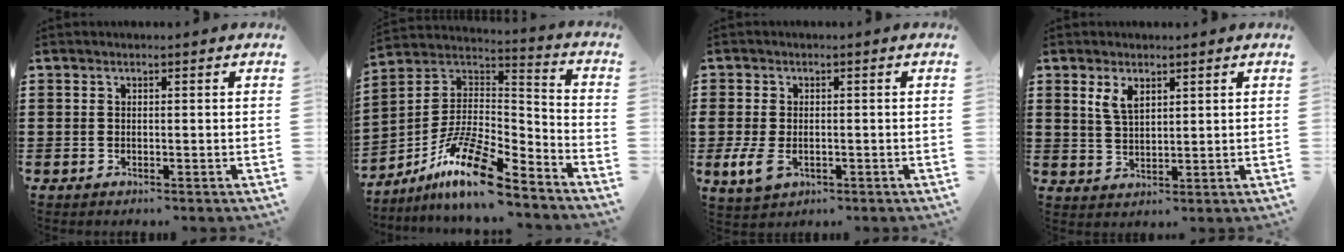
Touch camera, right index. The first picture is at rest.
{"total": 12.6, "force": [-9.0, 2.7, 8.4], "torque": [-0.169, 0.014, -0.177]}
{"total": 3.9, "force": [-1.1, 2.3, 3.0], "torque": [-0.084, -0.006, -0.027]}
{"total": 3.4, "force": [1.9, 1.7, 2.3], "torque": [-0.052, 0.005, 0.034]}